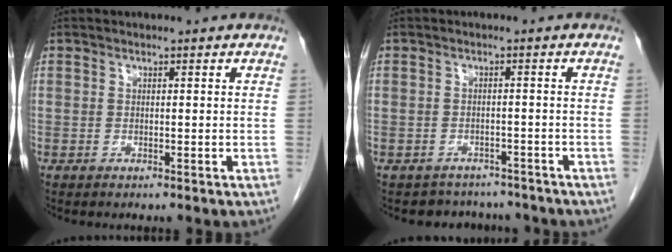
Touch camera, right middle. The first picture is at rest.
{"total": 5.8, "force": [-5.2, 2.7, 0.1], "torque": [0.006, 0.018, -0.060]}